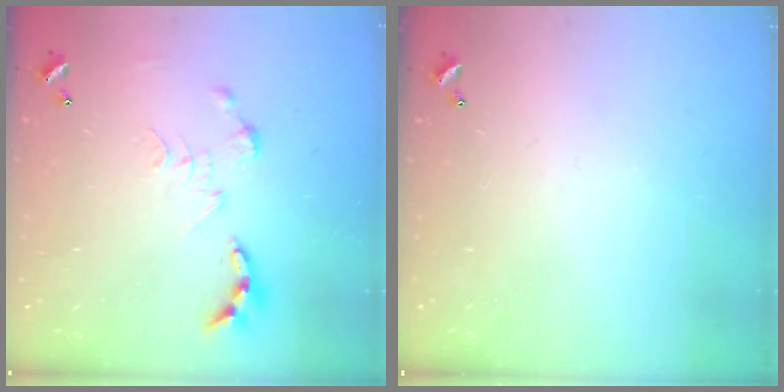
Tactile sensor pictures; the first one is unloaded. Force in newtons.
{"total": 0.0}